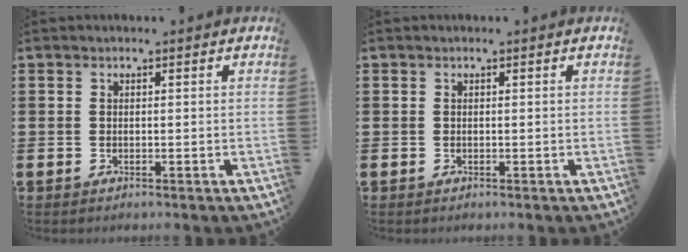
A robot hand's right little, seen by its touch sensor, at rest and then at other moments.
{"total": 0.0}